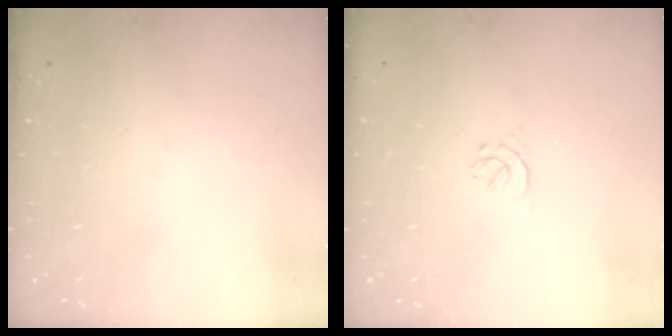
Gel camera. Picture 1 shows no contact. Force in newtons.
{"total": 1.0, "press": 0.9, "slide": 0.4}